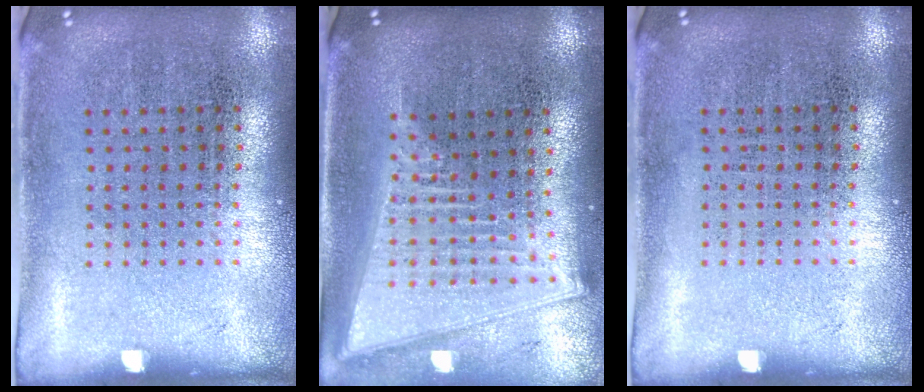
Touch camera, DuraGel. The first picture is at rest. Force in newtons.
{"total": 2.1, "press": 1.8, "slide": 1.2}
{"total": 0.0}